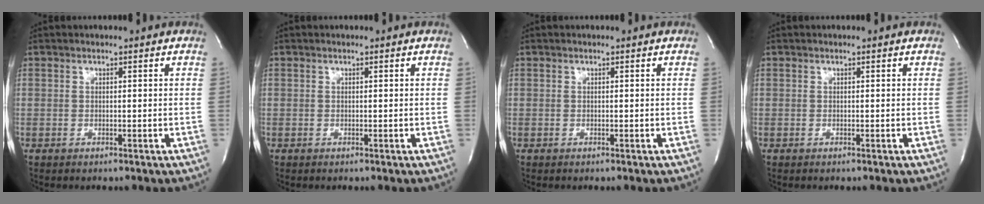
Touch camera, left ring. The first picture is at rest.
{"total": 0.0}
{"total": 0.0}
{"total": 0.0}